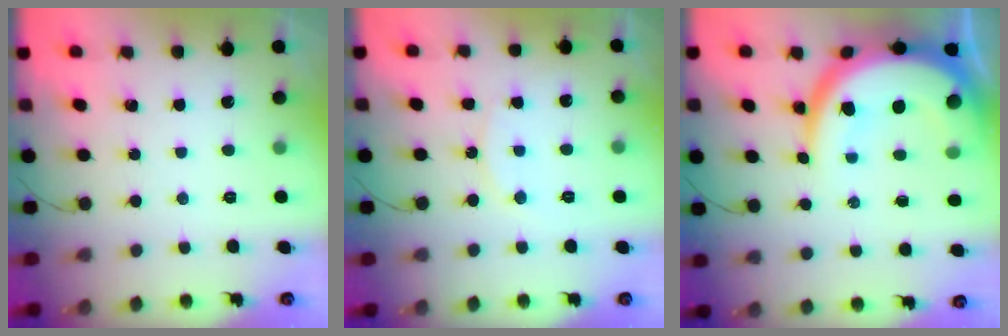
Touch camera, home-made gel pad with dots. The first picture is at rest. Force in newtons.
{"total": 9.2, "press": 9.2, "slide": 0.4}
{"total": 18.4, "press": 18.3, "slide": 1.9}